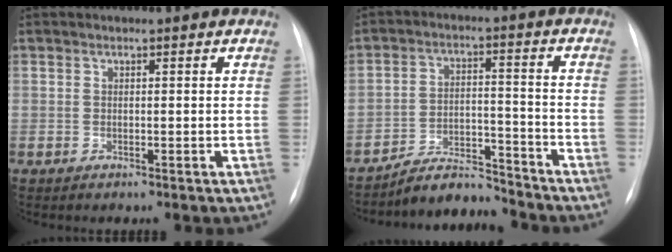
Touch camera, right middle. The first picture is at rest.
{"total": 7.1, "force": [-6.9, 1.2, 0.7], "torque": [-0.011, 0.019, -0.116]}